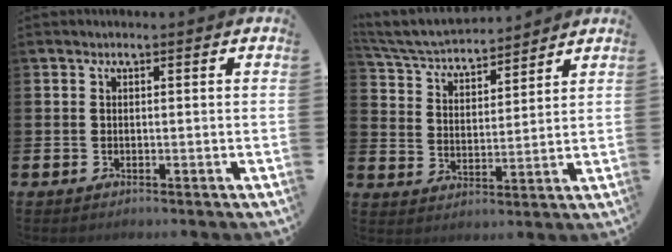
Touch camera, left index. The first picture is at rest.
{"total": 5.4, "force": [5.3, 0.9, 0.9], "torque": [-0.048, -0.036, 0.091]}